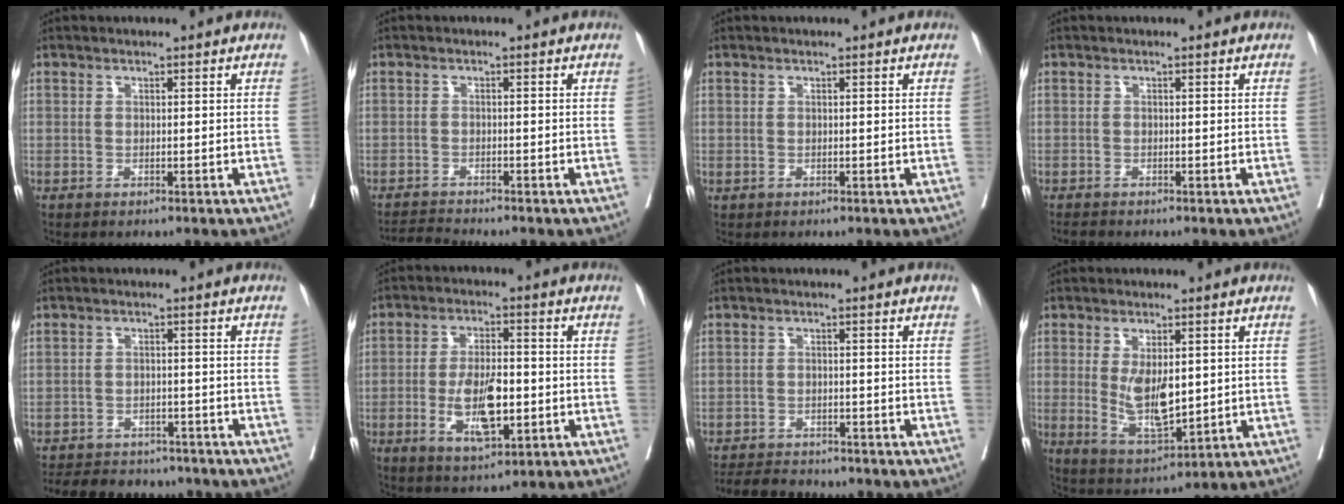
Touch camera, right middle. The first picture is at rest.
{"total": 2.3, "force": [-2.2, -0.8, -0.2], "torque": [-0.002, -0.018, -0.039]}
{"total": 0.0}
{"total": 0.9, "force": [-0.8, 0.1, 0.2], "torque": [-0.011, -0.004, -0.015]}
{"total": 11.2, "force": [-9.9, 4.3, 2.8], "torque": [-0.051, 0.004, -0.129]}
{"total": 9.2, "force": [-2.2, 3.1, 8.3], "torque": [-0.158, -0.006, -0.031]}
{"total": 6.3, "force": [-6.0, 1.4, 1.3], "torque": [-0.016, -0.013, -0.094]}
{"total": 8.4, "force": [0.5, 3.3, 7.7], "torque": [-0.151, -0.016, 0.021]}